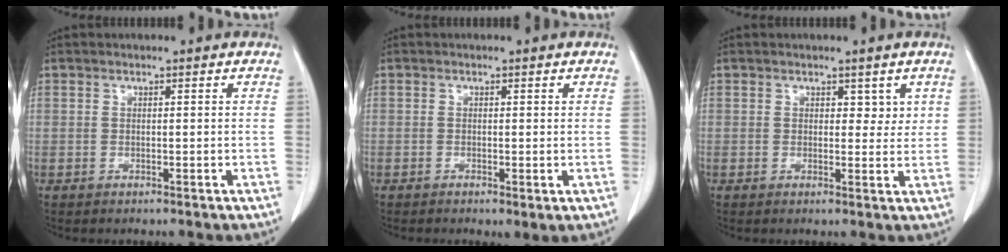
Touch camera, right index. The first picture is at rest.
{"total": 1.3, "force": [-0.4, 0.4, 1.2], "torque": [-0.021, -0.004, -0.003]}
{"total": 2.5, "force": [1.2, 1.6, 1.4], "torque": [-0.008, -0.005, 0.015]}